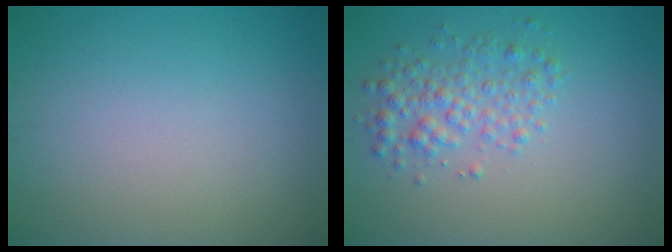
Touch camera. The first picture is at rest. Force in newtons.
{"total": 3.0, "press": 3.0, "slide": 0.0}